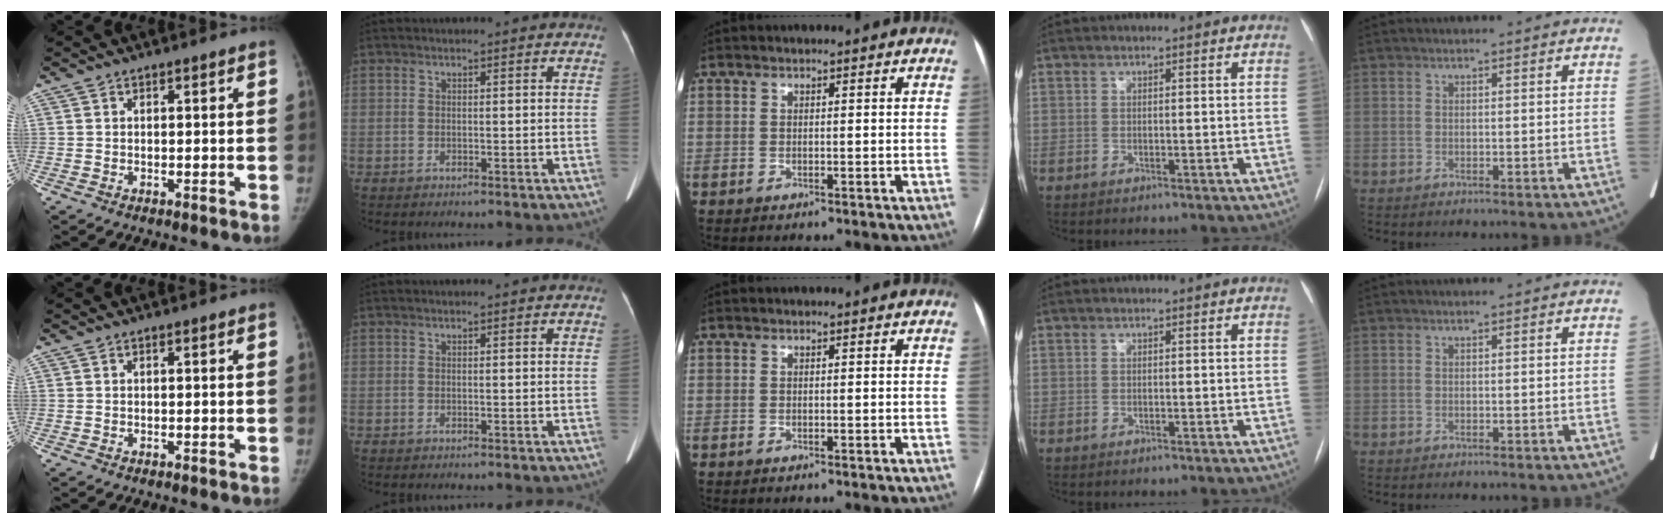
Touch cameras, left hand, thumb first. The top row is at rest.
{}